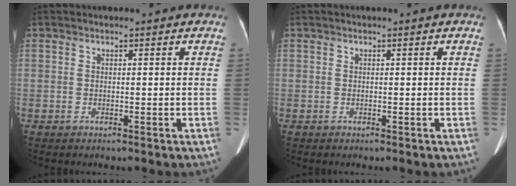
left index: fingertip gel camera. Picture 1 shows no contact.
{"total": 0.0}